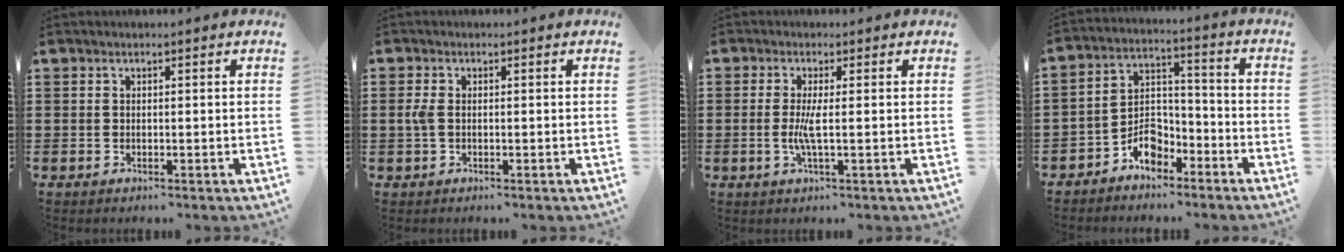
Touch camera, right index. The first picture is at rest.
{"total": 2.1, "force": [-0.1, 1.0, 1.8], "torque": [-0.057, -0.004, -0.011]}
{"total": 3.4, "force": [-0.3, 0.1, 3.3], "torque": [-0.075, -0.012, -0.012]}
{"total": 5.9, "force": [-4.5, 3.2, 2.2], "torque": [-0.043, 0.017, -0.086]}